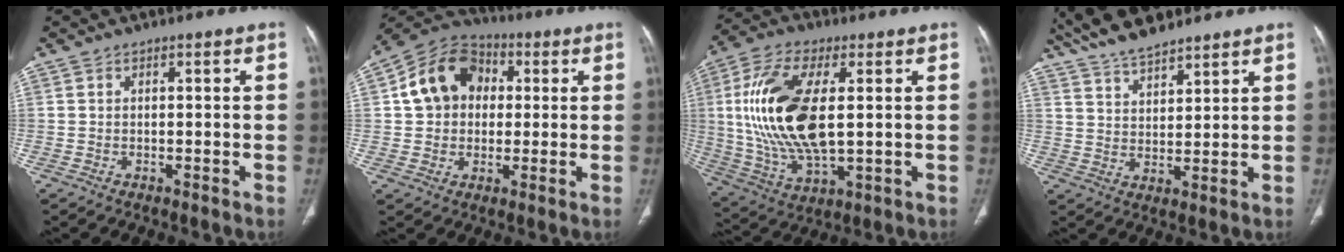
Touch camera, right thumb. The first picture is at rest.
{"total": 13.0, "force": [2.0, 10.7, 7.2], "torque": [-0.103, 0.020, 0.023]}
{"total": 20.1, "force": [2.2, 9.1, 17.7], "torque": [-0.369, -0.009, 0.047]}
{"total": 11.2, "force": [9.8, 2.9, 4.7], "torque": [-0.071, -0.033, 0.181]}